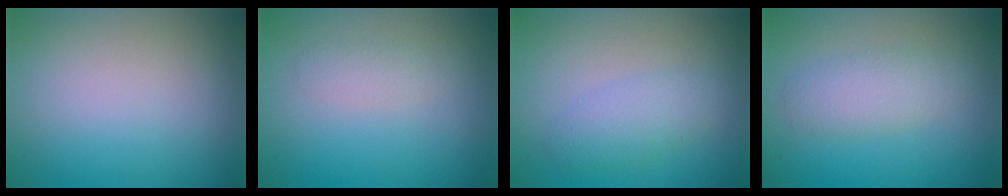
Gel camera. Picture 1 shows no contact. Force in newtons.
{"total": 1.3, "press": 1.3, "slide": 0.0}
{"total": 2.4, "press": 2.4, "slide": 0.1}
{"total": 2.7, "press": 2.7, "slide": 0.2}